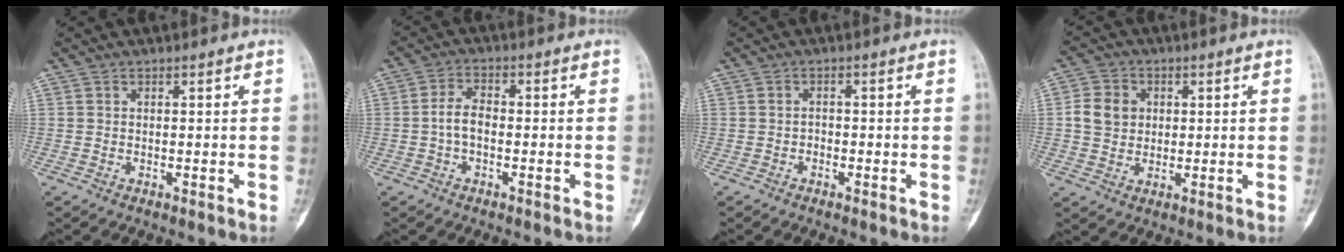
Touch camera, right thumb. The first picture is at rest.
{"total": 3.9, "force": [-0.9, 2.2, 3.1], "torque": [-0.056, 0.019, -0.023]}
{"total": 1.1, "force": [-0.7, 0.7, 0.3], "torque": [0.002, 0.004, -0.018]}
{"total": 6.5, "force": [0.9, 5.5, 3.2], "torque": [-0.043, 0.003, 0.014]}